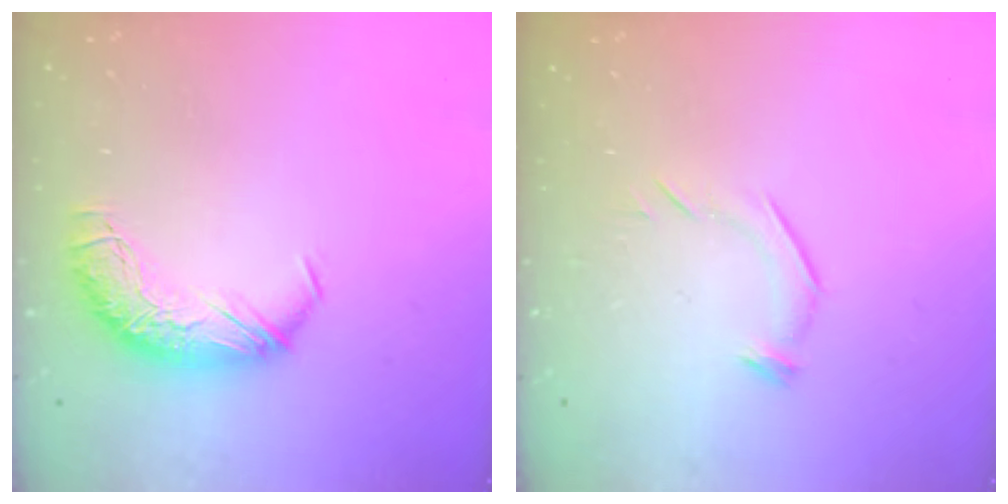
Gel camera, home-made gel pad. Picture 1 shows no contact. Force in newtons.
{"total": 5.8, "press": 5.7, "slide": 1.0}